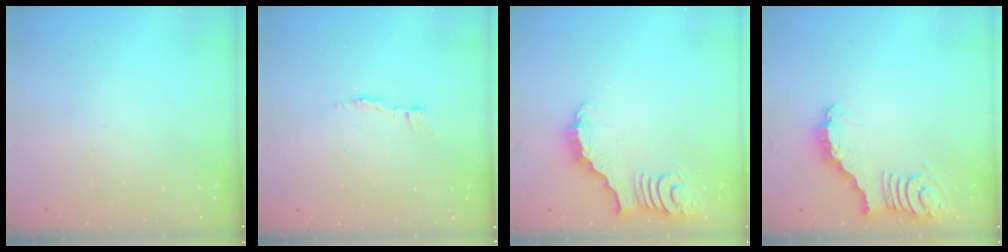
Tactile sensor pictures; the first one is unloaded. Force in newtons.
{"total": 3.4, "press": 3.4, "slide": 0.3}
{"total": 3.5, "press": 3.5, "slide": 0.7}
{"total": 2.3, "press": 2.3, "slide": 0.4}